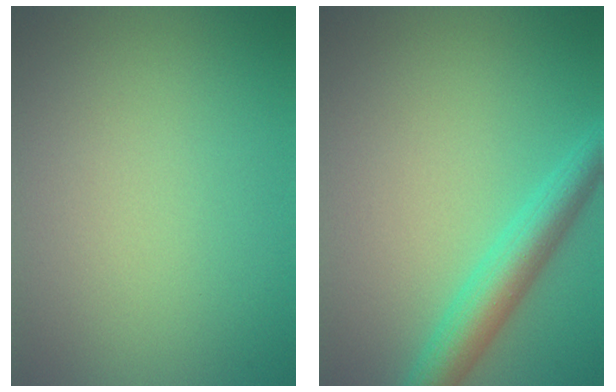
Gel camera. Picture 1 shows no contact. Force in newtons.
{"total": 4.2, "press": 4.2, "slide": 0.1}